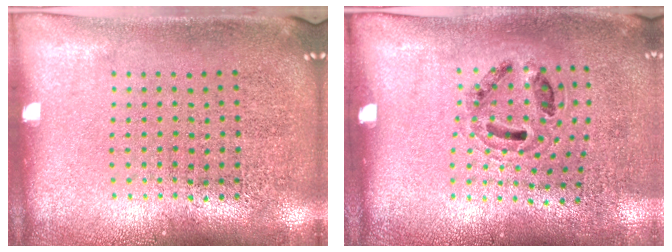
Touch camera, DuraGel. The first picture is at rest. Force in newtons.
{"total": 1.0, "press": 0.8, "slide": 0.6}